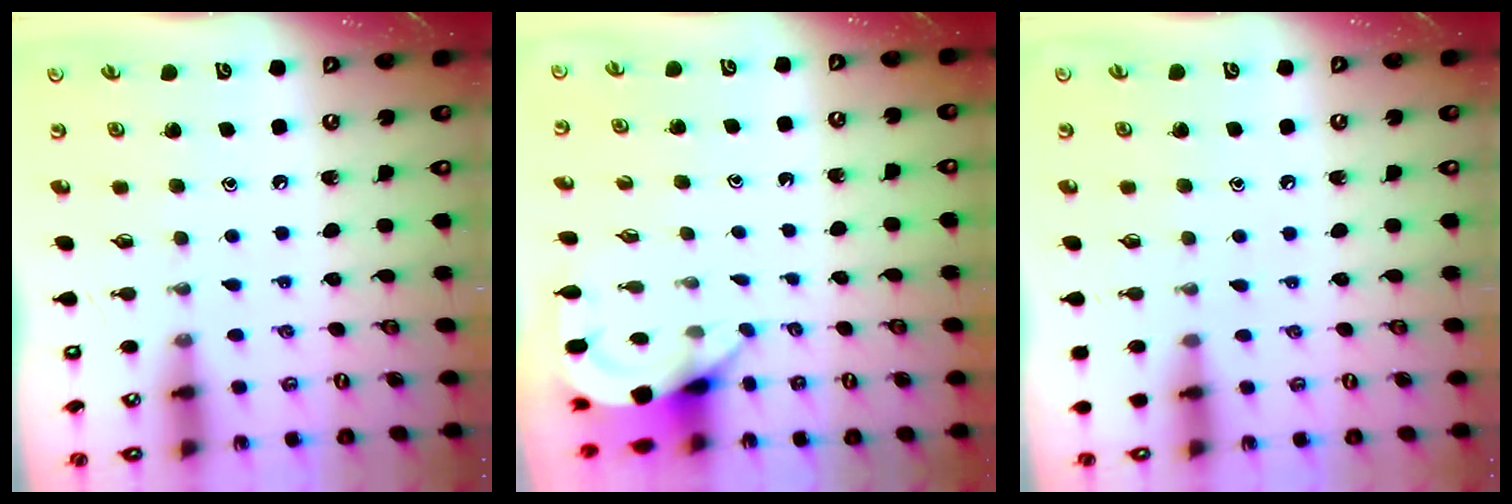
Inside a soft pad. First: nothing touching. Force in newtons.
{"total": 4.0, "press": 4.0, "slide": 0.3}
{"total": 2.6, "press": 2.6, "slide": 0.4}